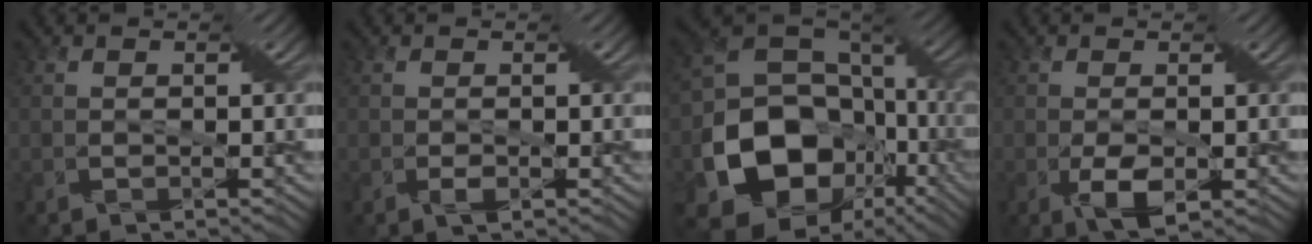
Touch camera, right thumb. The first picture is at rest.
{"total": 1.1, "force": [-0.4, 0.2, 1.0], "torque": [-0.022, -0.006, -0.011]}
{"total": 17.8, "force": [-3.6, 13.6, 11.0], "torque": [-0.257, -0.038, -0.048]}
{"total": 4.2, "force": [-1.1, 1.8, 3.6], "torque": [-0.076, -0.014, -0.019]}